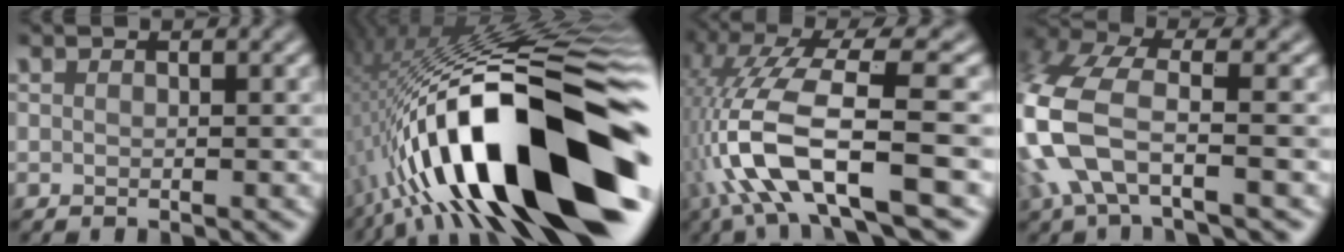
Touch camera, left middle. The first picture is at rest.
{"total": 20.1, "force": [-6.0, 6.6, 18.0], "torque": [-0.291, 0.029, -0.105]}
{"total": 11.6, "force": [-4.2, 3.0, 10.4], "torque": [-0.205, 0.018, -0.072]}
{"total": 8.7, "force": [-1.9, 4.3, 7.3], "torque": [-0.177, 0.002, -0.049]}